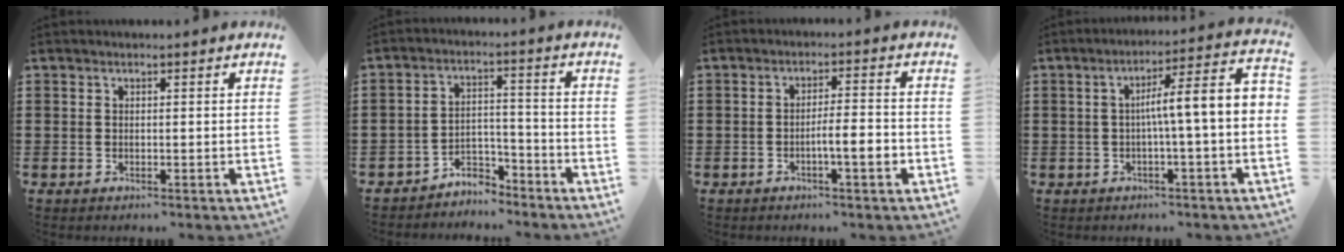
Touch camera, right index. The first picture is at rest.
{"total": 4.6, "force": [-4.4, 1.4, 0.5], "torque": [-0.013, 0.011, -0.090]}
{"total": 4.6, "force": [-1.6, 0.7, 4.2], "torque": [-0.072, 0.002, -0.029]}
{"total": 6.5, "force": [-0.6, 0.1, 6.4], "torque": [-0.112, -0.016, -0.020]}